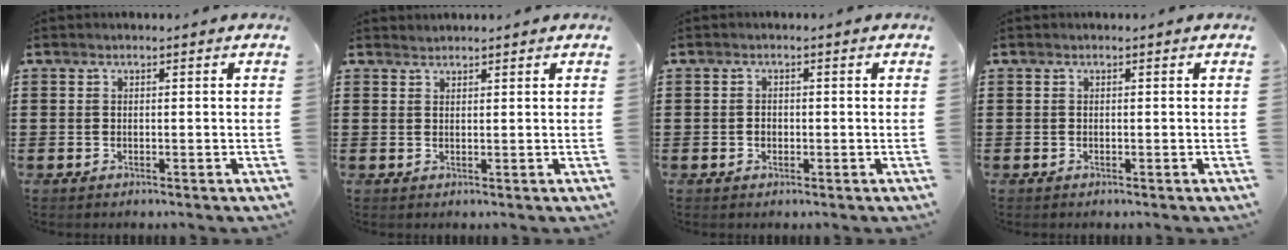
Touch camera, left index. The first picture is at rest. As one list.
[{"total": 1.2, "force": [1.1, 0.1, -0.1], "torque": [0.000, 0.000, 0.023]}, {"total": 1.1, "force": [-0.1, 0.8, 0.7], "torque": [-0.016, 0.005, -0.002]}, {"total": 0.0}]